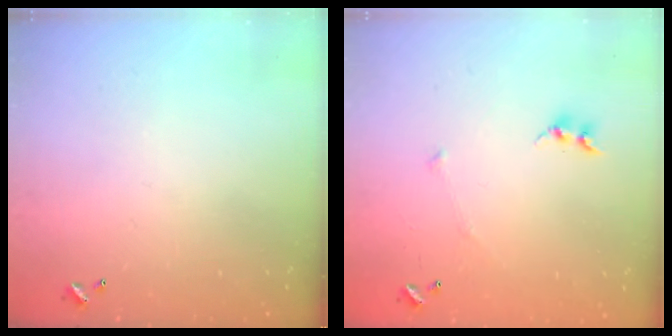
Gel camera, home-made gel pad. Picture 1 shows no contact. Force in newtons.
{"total": 6.1, "press": 6.0, "slide": 0.6}